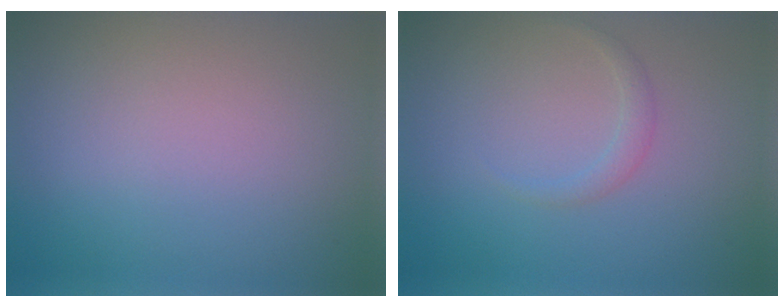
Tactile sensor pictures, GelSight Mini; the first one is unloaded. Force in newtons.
{"total": 1.1, "press": 1.1, "slide": 0.0}